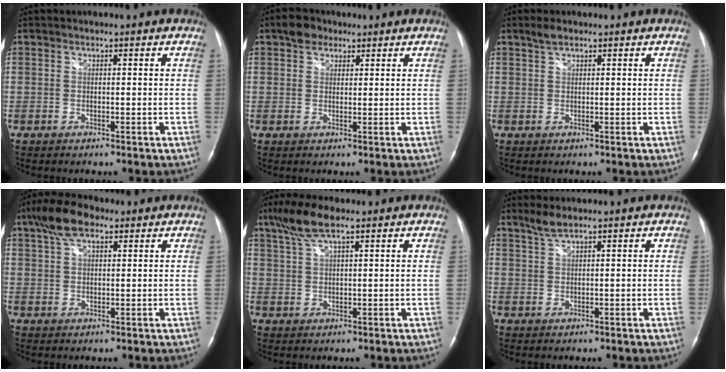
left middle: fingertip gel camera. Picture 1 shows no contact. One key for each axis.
{"total": 3.3, "fx": 2.1, "fy": 2.3, "fz": 1.1, "tx": -0.022, "ty": 0.013, "tz": 0.035}
{"total": 1.8, "fx": 1.4, "fy": 0.6, "fz": 1.0, "tx": -0.021, "ty": 0.008, "tz": 0.027}
{"total": 7.0, "fx": 4.2, "fy": 2.9, "fz": 4.8, "tx": -0.099, "ty": 0.027, "tz": 0.076}
{"total": 6.4, "fx": 4.3, "fy": 1.2, "fz": 4.6, "tx": -0.104, "ty": 0.020, "tz": 0.083}
{"total": 2.3, "fx": 1.9, "fy": 0.1, "fz": 1.3, "tx": -0.034, "ty": 0.008, "tz": 0.042}